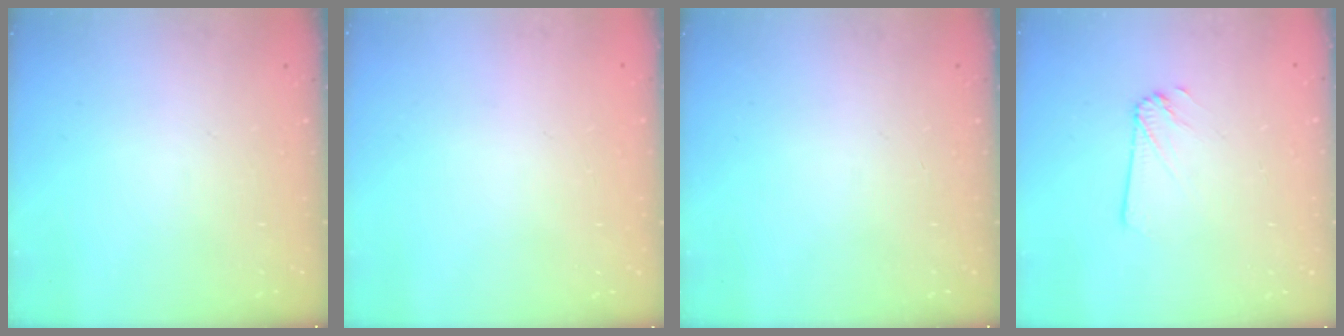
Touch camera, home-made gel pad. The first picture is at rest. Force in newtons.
{"total": 0.0}
{"total": 0.0}
{"total": 2.0, "press": 2.0, "slide": 0.1}